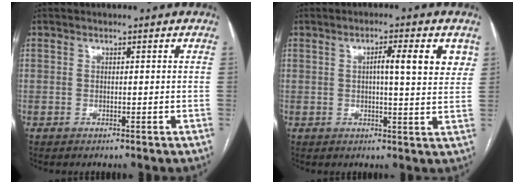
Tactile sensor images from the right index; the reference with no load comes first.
{"total": 6.5, "force": [2.3, 0.9, 6.0], "torque": [-0.083, 0.006, 0.026]}